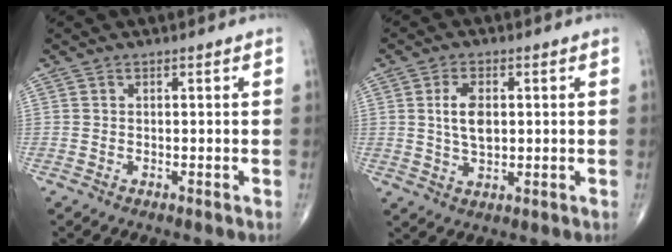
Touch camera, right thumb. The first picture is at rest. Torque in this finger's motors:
{"motor_torque": [0.35, 1.68, 0.56, 0.56, 0.18]}